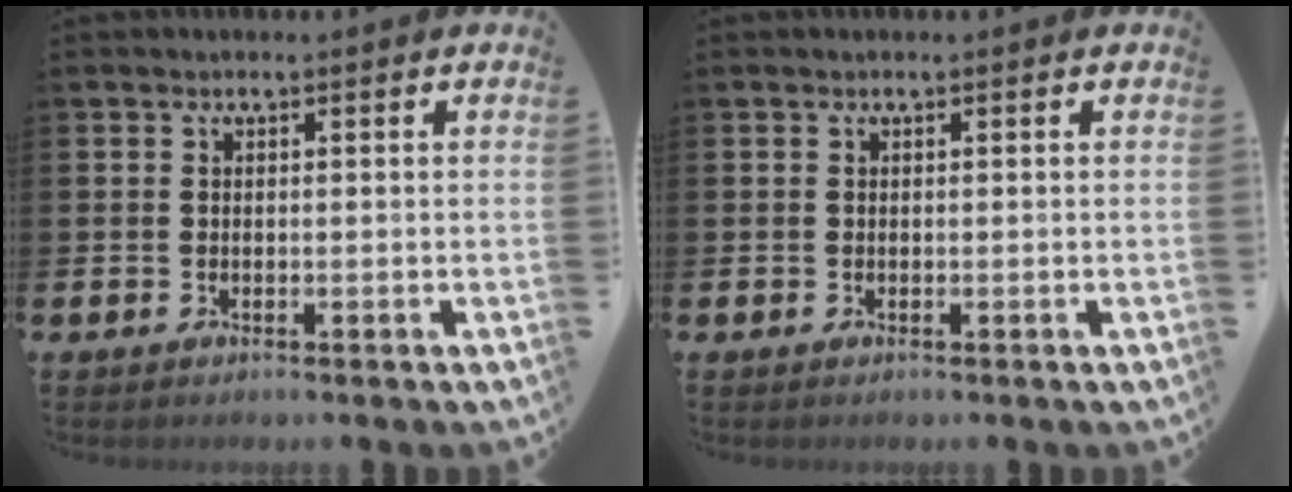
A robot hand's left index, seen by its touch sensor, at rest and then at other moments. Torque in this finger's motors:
{"motor_torque": [0.26, 0.14, -0.03, -0.01]}